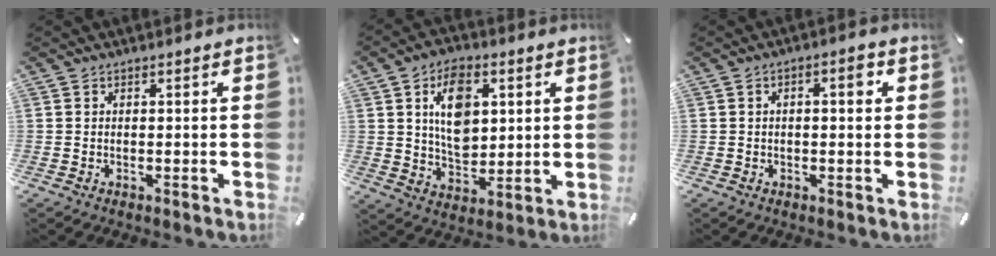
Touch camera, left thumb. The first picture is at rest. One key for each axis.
{"total": 12.1, "fx": 3.2, "fy": 8.3, "fz": 8.2, "tx": -0.120, "ty": 0.004, "tz": 0.060}
{"total": 3.7, "fx": 0.6, "fy": 1.5, "fz": 3.3, "tx": -0.041, "ty": 0.003, "tz": 0.001}